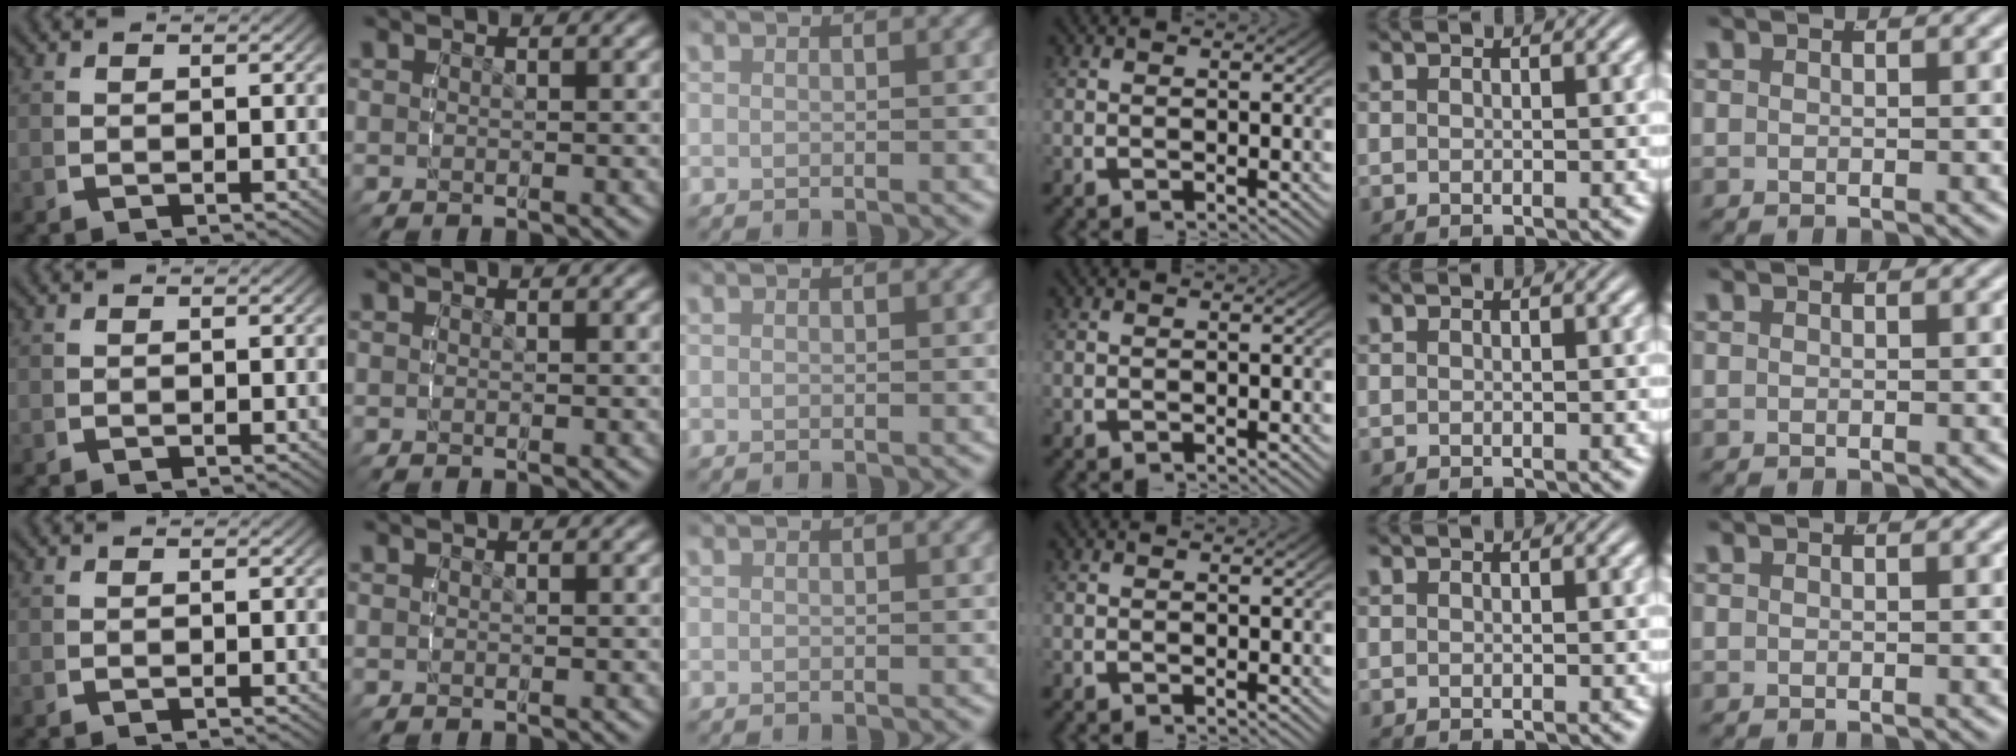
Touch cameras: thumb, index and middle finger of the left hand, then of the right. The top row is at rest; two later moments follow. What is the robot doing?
{"motion": "lift_and_place", "object": "cubes"}